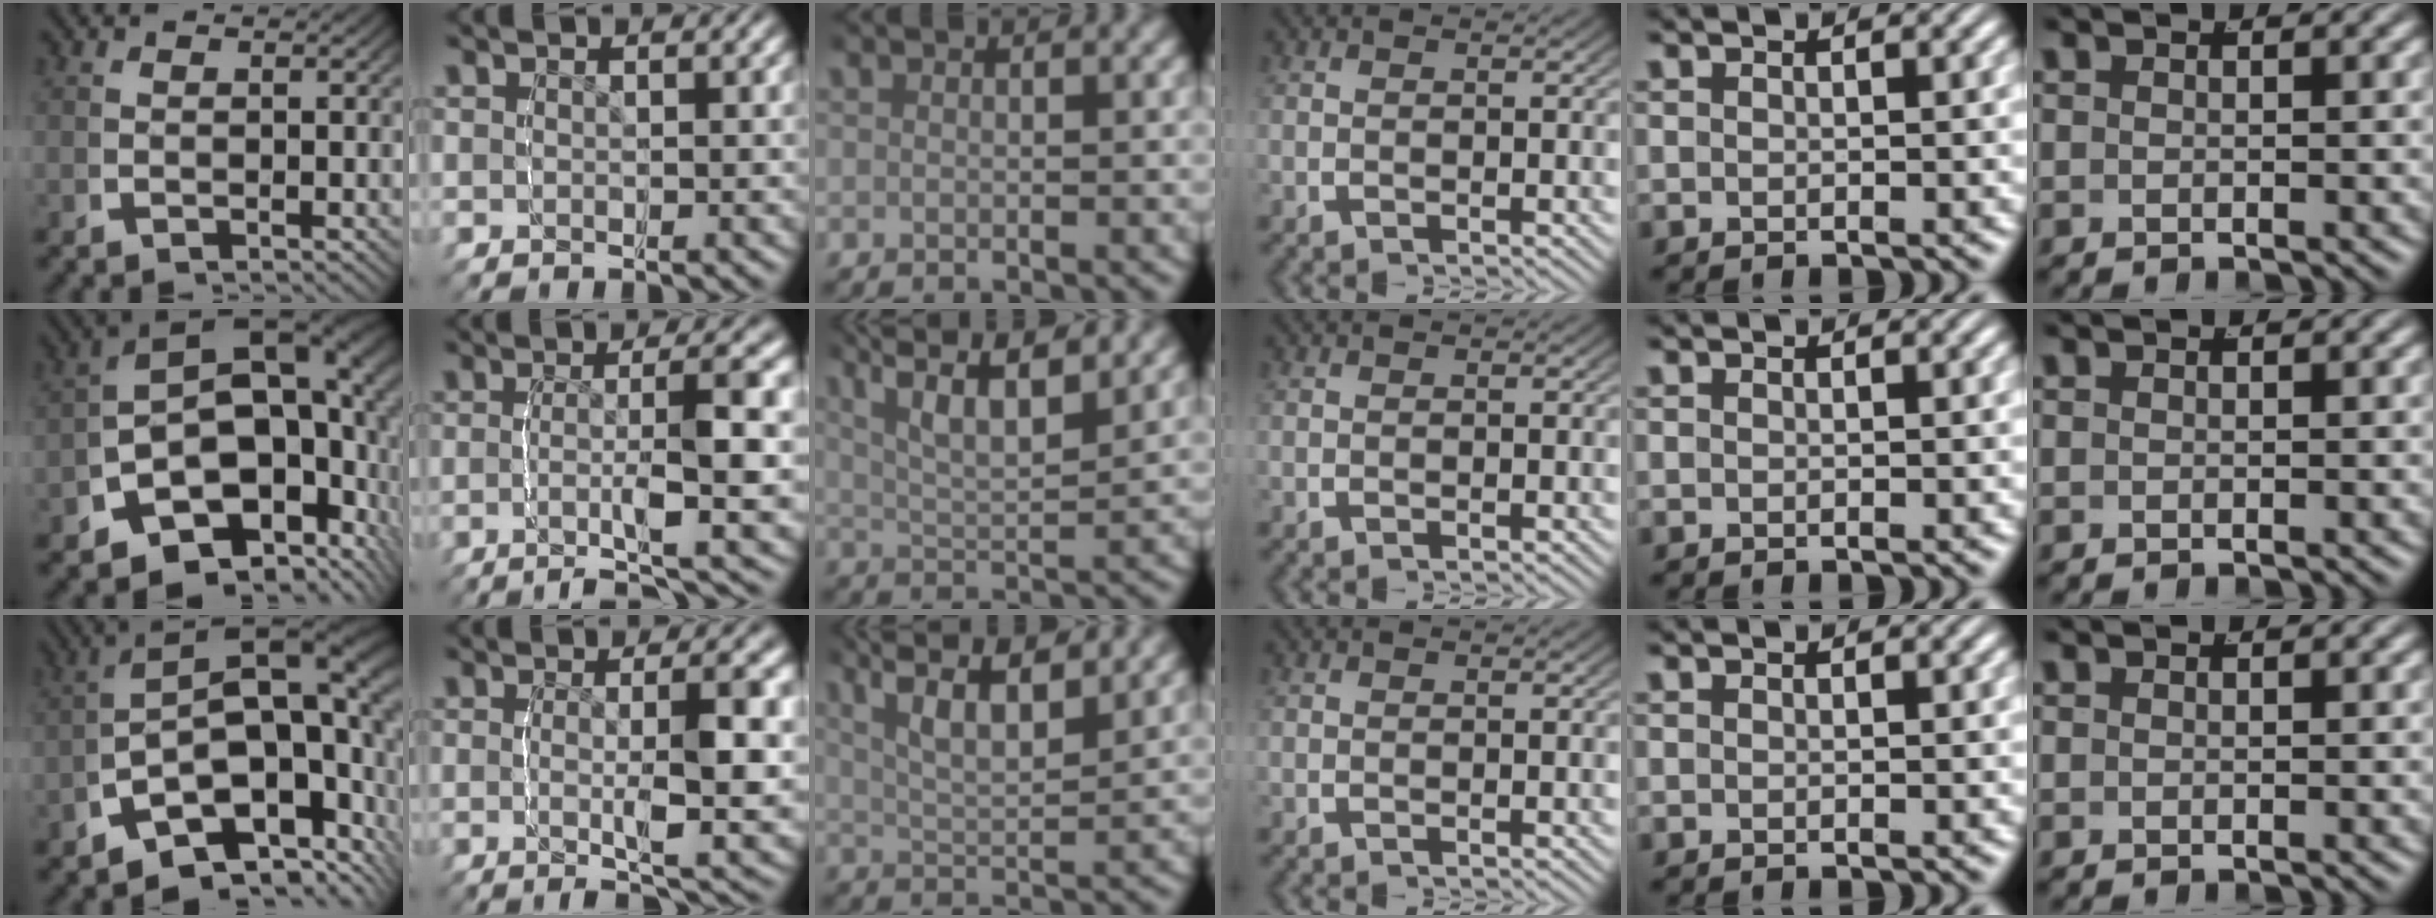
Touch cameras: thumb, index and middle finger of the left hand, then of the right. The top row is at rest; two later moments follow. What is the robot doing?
{"motion": "grasp_and_lifting", "object": "sponge"}